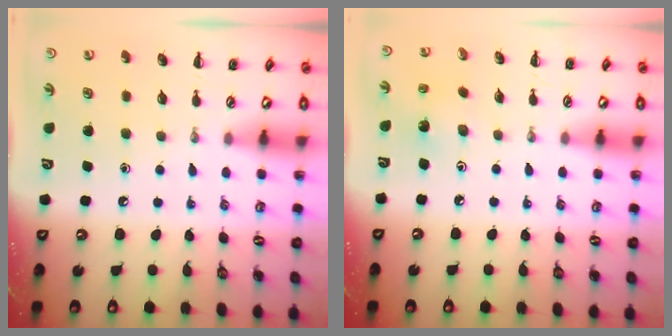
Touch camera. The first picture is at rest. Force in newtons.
{"total": 2.0, "press": 1.9, "slide": 0.8}